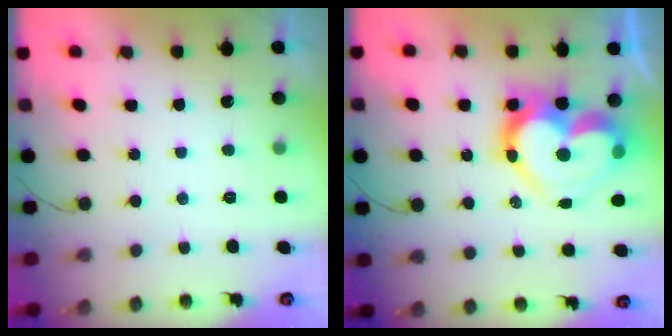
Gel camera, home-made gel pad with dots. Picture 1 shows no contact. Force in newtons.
{"total": 20.6, "press": 20.5, "slide": 1.6}